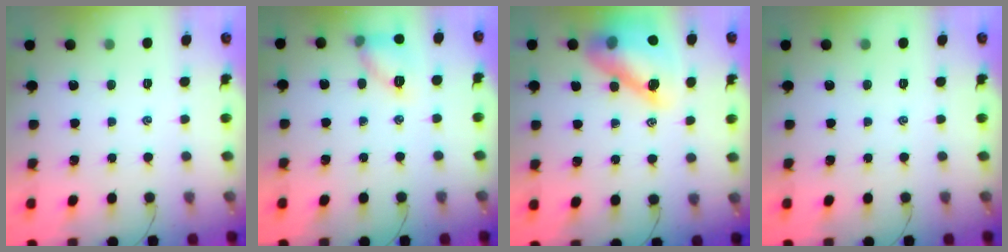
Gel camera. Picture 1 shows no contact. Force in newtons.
{"total": 9.7, "press": 9.7, "slide": 0.1}
{"total": 16.6, "press": 16.0, "slide": 4.5}
{"total": 0.0}